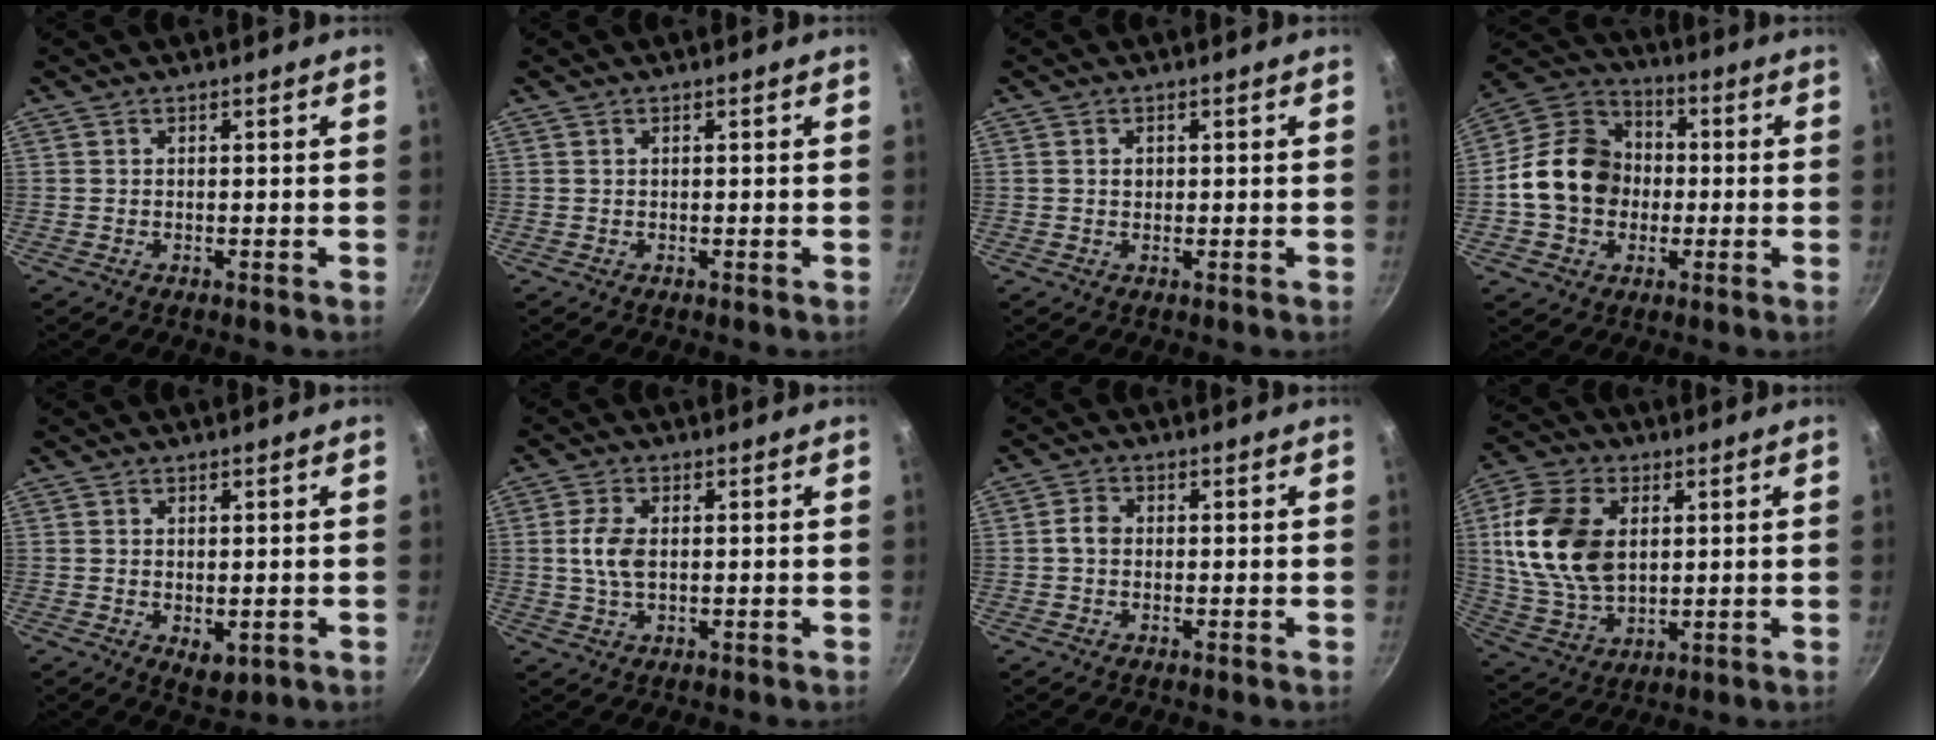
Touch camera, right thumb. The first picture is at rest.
{"total": 0.0}
{"total": 1.2, "force": [0.1, 1.0, 0.6], "torque": [-0.006, 0.003, 0.002]}
{"total": 15.9, "force": [-1.0, 13.1, 8.9], "torque": [-0.125, 0.036, -0.032]}
{"total": 3.8, "force": [-0.5, 2.4, 2.9], "torque": [-0.042, -0.012, -0.003]}
{"total": 5.4, "force": [0.3, 3.1, 4.4], "torque": [-0.086, 0.005, 0.006]}
{"total": 2.8, "force": [-0.1, 2.2, 1.7], "torque": [-0.026, 0.011, -0.006]}
{"total": 17.0, "force": [2.9, 11.2, 12.5], "torque": [-0.230, -0.003, 0.060]}